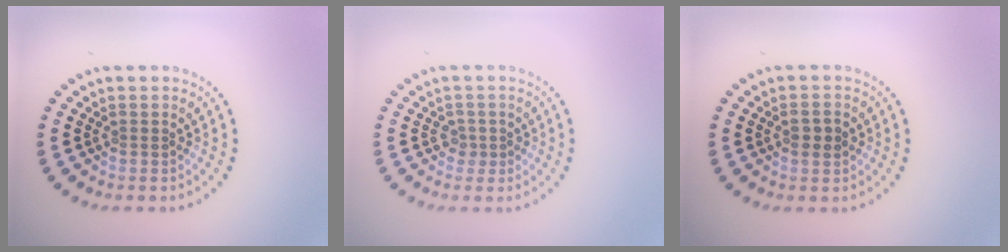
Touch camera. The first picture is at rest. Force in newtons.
{"total": 1.0, "press": 0.8, "slide": 0.6}
{"total": 1.6, "press": 1.6, "slide": 0.1}